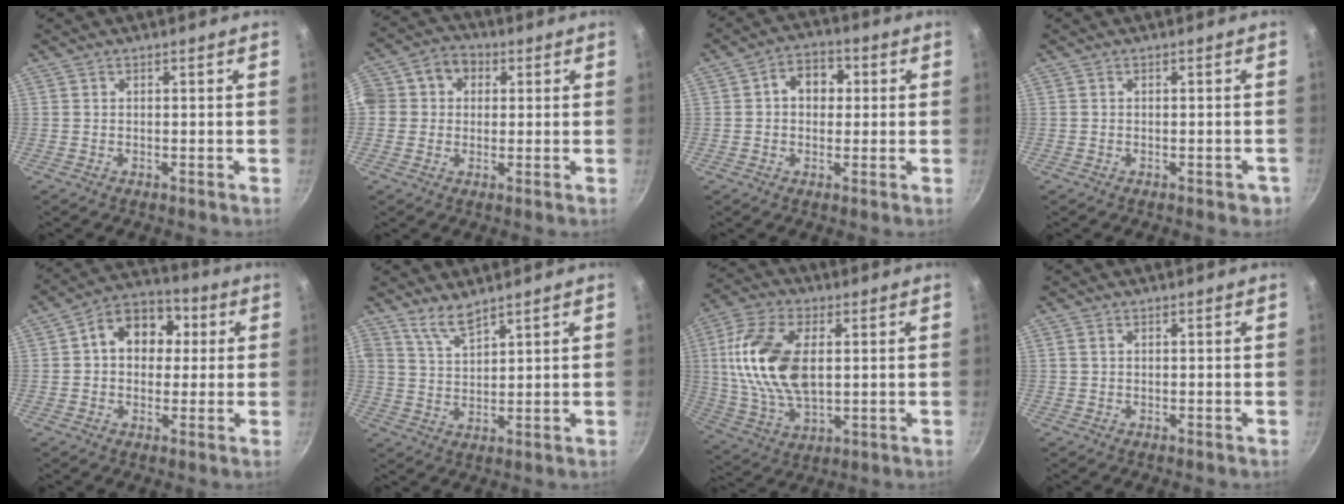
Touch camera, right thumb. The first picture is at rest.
{"total": 9.4, "force": [1.3, 8.3, 4.3], "torque": [-0.062, 0.022, 0.005]}
{"total": 6.9, "force": [1.0, 5.3, 4.2], "torque": [-0.025, 0.012, 0.006]}
{"total": 2.0, "force": [-1.0, 1.2, 1.3], "torque": [-0.004, 0.014, -0.003]}
{"total": 11.9, "force": [2.1, 9.1, 7.3], "torque": [-0.067, 0.022, 0.014]}
{"total": 4.8, "force": [4.0, 1.1, 2.4], "torque": [-0.047, -0.035, 0.083]}
{"total": 17.8, "force": [2.7, 9.9, 14.5], "torque": [-0.275, -0.001, 0.051]}
{"total": 0.8, "force": [0.3, 0.5, 0.6], "torque": [-0.011, 0.002, 0.005]}